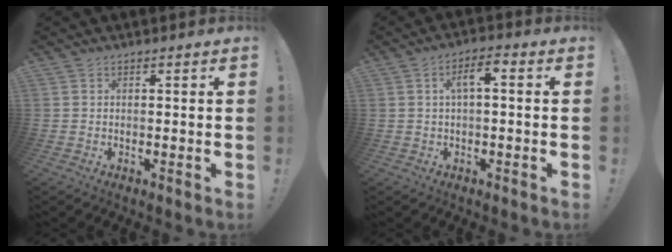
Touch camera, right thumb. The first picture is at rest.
{"total": 4.9, "force": [0.2, 1.7, 4.6], "torque": [-0.079, 0.010, 0.000]}